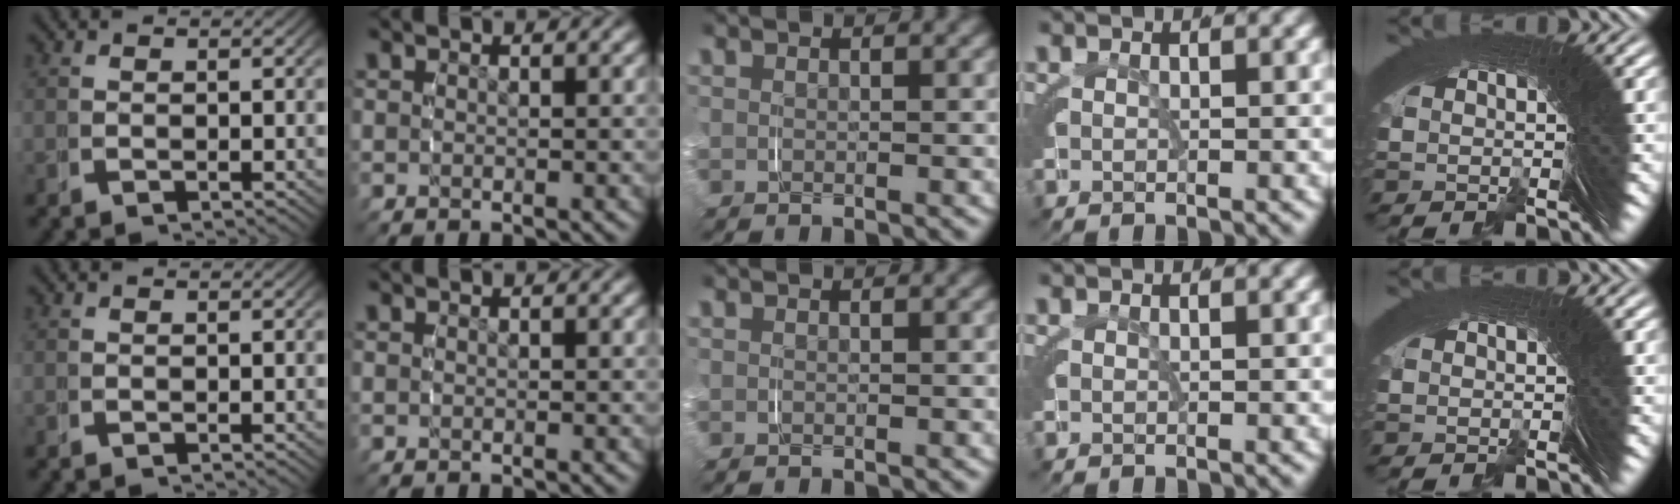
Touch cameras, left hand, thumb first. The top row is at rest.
{}